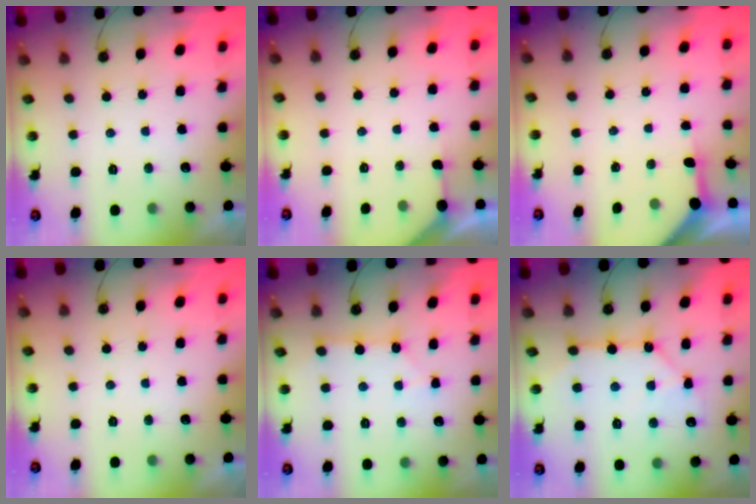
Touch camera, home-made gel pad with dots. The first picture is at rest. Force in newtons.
{"total": 2.7, "press": 2.7, "slide": 0.3}
{"total": 4.2, "press": 4.2, "slide": 0.4}
{"total": 0.0}
{"total": 2.9, "press": 2.9, "slide": 0.4}
{"total": 10.7, "press": 10.7, "slide": 0.4}